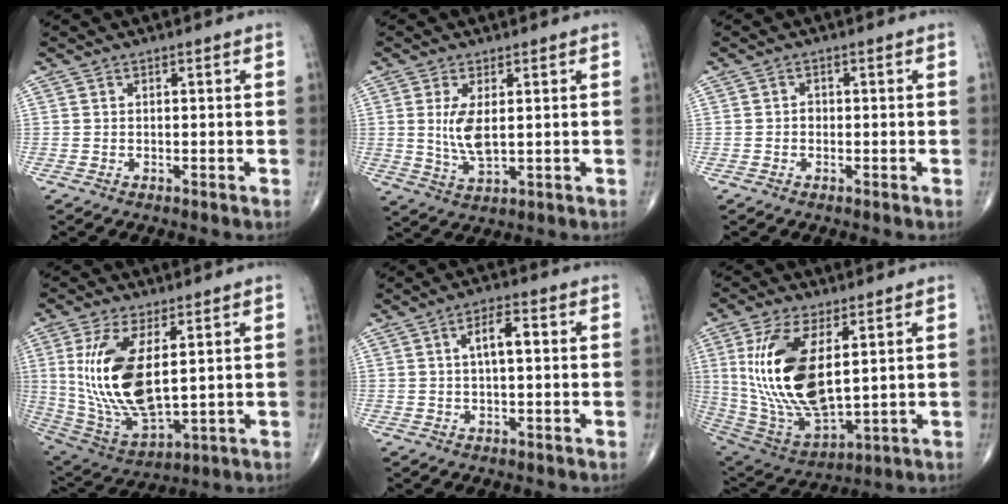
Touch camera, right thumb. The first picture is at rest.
{"total": 6.2, "force": [0.9, 2.4, 5.6], "torque": [-0.115, -0.017, 0.025]}
{"total": 1.0, "force": [-0.2, 0.8, 0.5], "torque": [-0.003, 0.003, -0.006]}
{"total": 17.8, "force": [3.2, 7.7, 15.7], "torque": [-0.317, -0.027, 0.078]}
{"total": 5.2, "force": [0.9, 1.9, 4.8], "torque": [-0.080, 0.008, 0.011]}
{"total": 20.2, "force": [4.3, 9.2, 17.5], "torque": [-0.350, -0.029, 0.094]}